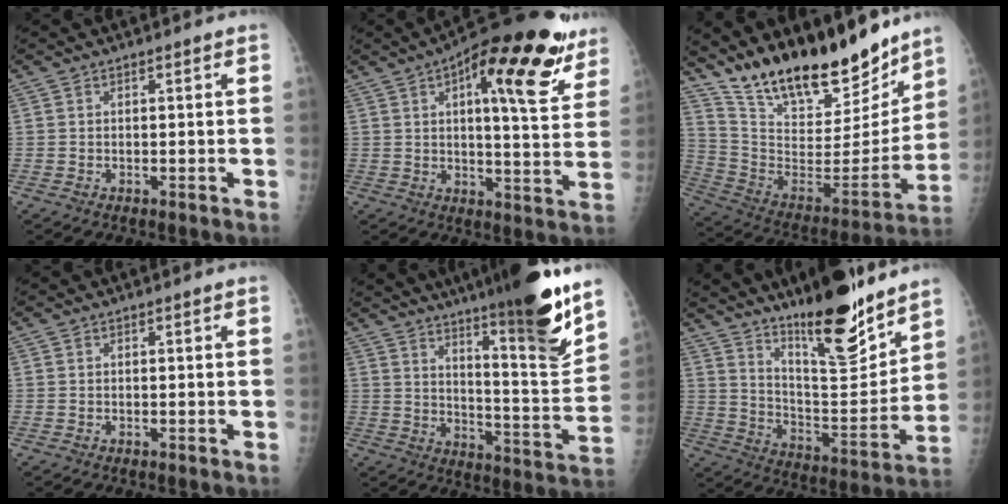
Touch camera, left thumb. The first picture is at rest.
{"total": 22.1, "force": [11.8, 7.3, 17.2], "torque": [-0.209, -0.030, 0.163]}
{"total": 25.2, "force": [20.2, 8.8, 12.2], "torque": [-0.171, -0.095, 0.341]}
{"total": 0.0}
{"total": 21.5, "force": [14.9, 2.3, 15.2], "torque": [-0.197, -0.088, 0.230]}
{"total": 20.0, "force": [15.2, 4.8, 12.2], "torque": [-0.154, -0.111, 0.253]}